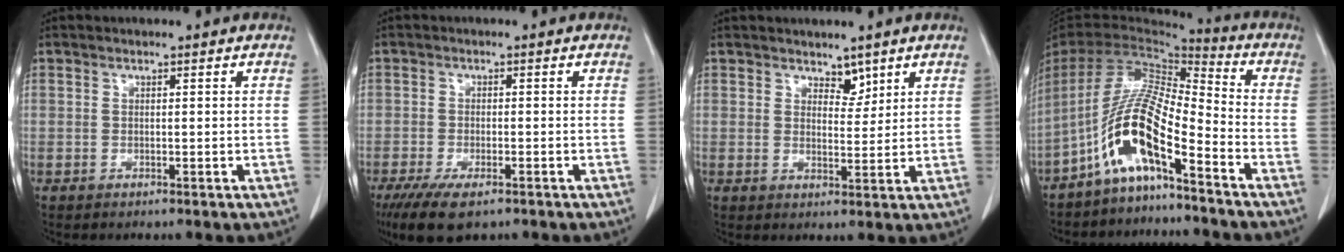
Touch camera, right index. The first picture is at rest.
{"total": 7.0, "force": [-4.6, 2.6, 4.5], "torque": [-0.081, -0.013, -0.078]}
{"total": 2.9, "force": [2.3, 1.5, 1.1], "torque": [-0.011, -0.005, 0.039]}
{"total": 12.6, "force": [-7.2, 1.8, 10.2], "torque": [-0.214, 0.007, -0.140]}